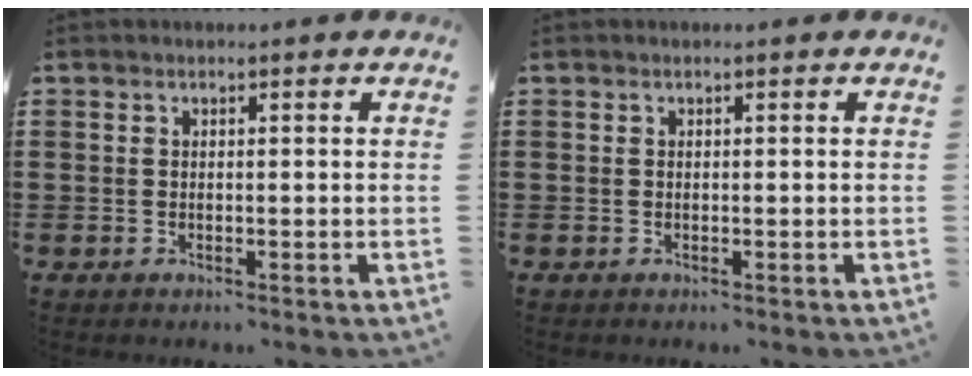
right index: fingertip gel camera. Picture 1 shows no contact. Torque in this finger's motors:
{"motor_torque": [0.00, 0.00, 0.00, -0.01]}